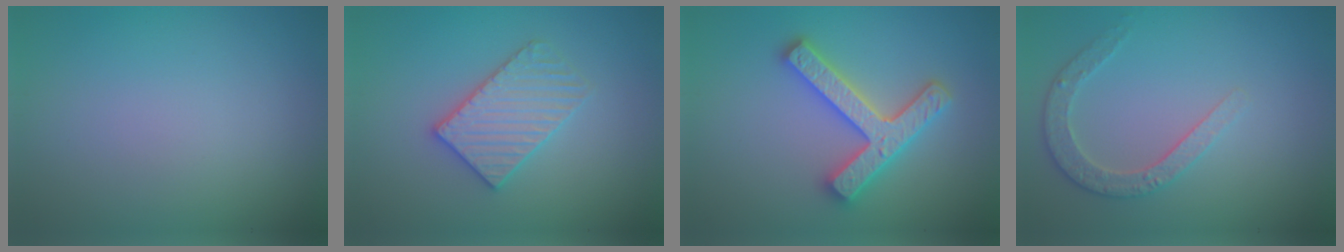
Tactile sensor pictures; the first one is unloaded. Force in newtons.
{"total": 3.1, "press": 3.1, "slide": 0.4}
{"total": 4.7, "press": 4.6, "slide": 0.8}
{"total": 2.9, "press": 2.8, "slide": 0.7}